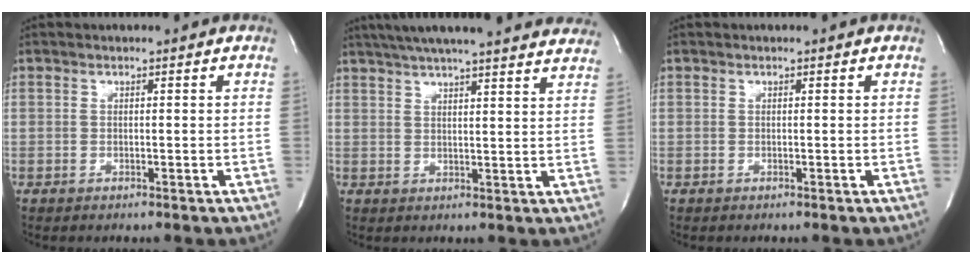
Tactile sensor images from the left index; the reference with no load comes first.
{"total": 26.4, "force": [23.6, 2.0, 11.7], "torque": [-0.192, -0.003, 0.296]}
{"total": 0.0}